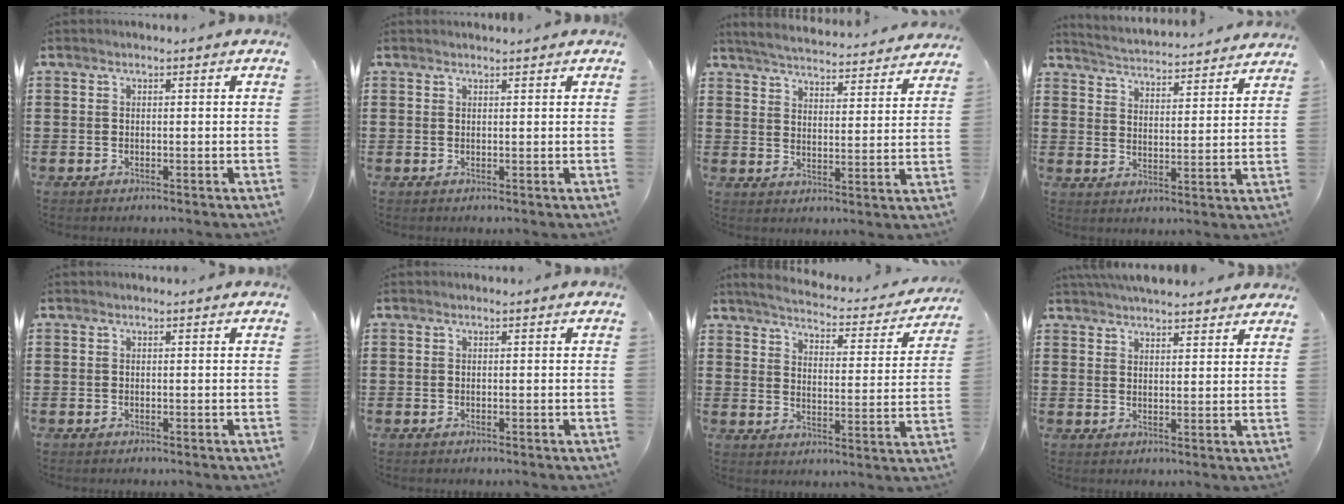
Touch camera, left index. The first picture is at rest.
{"total": 0.8, "force": [0.7, -0.1, 0.2], "torque": [-0.005, -0.002, 0.015]}
{"total": 4.4, "force": [4.3, -0.4, 0.6], "torque": [-0.034, -0.037, 0.071]}
{"total": 3.5, "force": [3.4, -0.6, -0.2], "torque": [-0.020, -0.034, 0.053]}
{"total": 0.0}
{"total": 0.0}
{"total": 3.5, "force": [3.3, 0.0, 1.0], "torque": [-0.042, -0.029, 0.050]}
{"total": 4.1, "force": [4.0, 0.4, 0.8], "torque": [-0.027, -0.011, 0.075]}